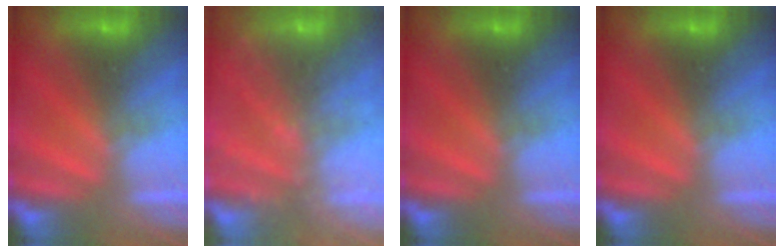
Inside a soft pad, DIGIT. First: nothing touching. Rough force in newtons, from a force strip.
{"total": 7.9}
{"total": 0.0}
{"total": 0.0}